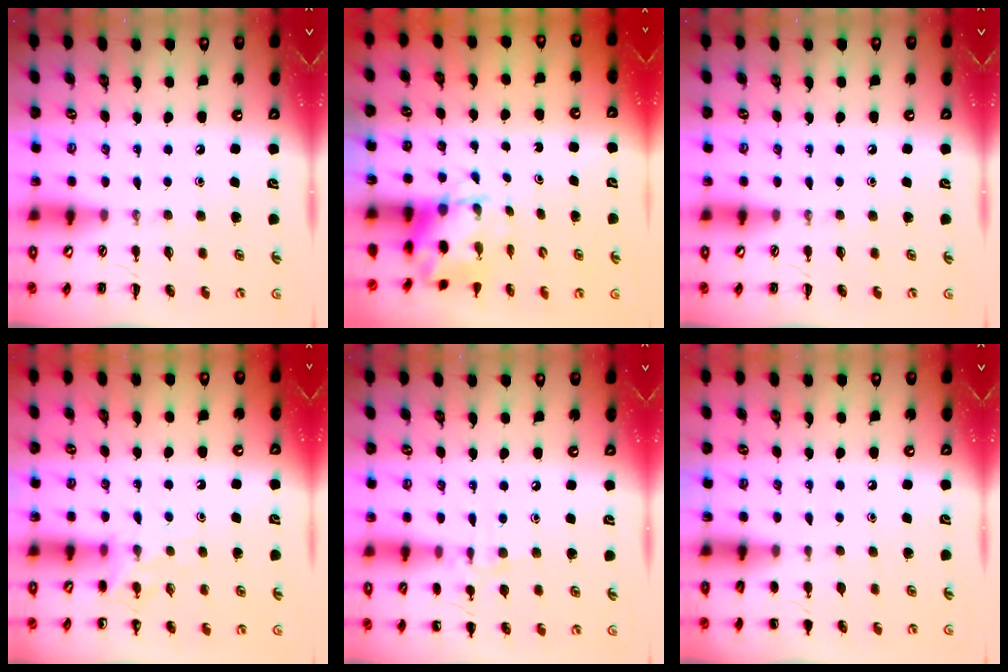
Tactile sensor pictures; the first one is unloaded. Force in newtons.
{"total": 4.3, "press": 4.3, "slide": 0.6}
{"total": 0.0}
{"total": 6.5, "press": 6.3, "slide": 1.7}
{"total": 8.2, "press": 7.9, "slide": 2.1}
{"total": 1.1, "press": 1.1, "slide": 0.2}